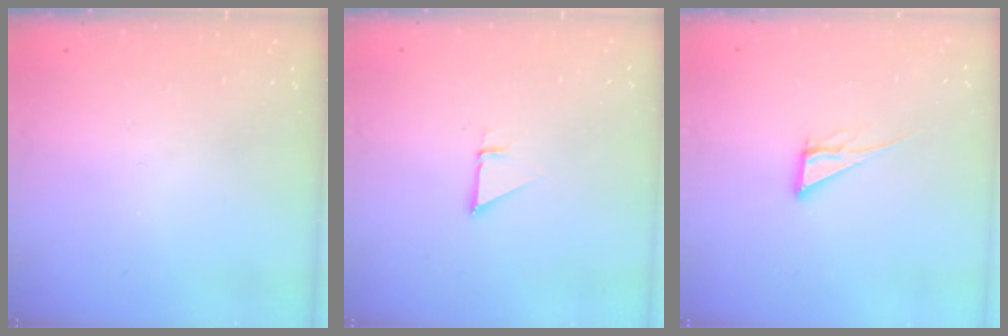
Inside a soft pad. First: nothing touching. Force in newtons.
{"total": 1.4, "press": 1.4, "slide": 0.0}
{"total": 6.1, "press": 6.1, "slide": 0.3}